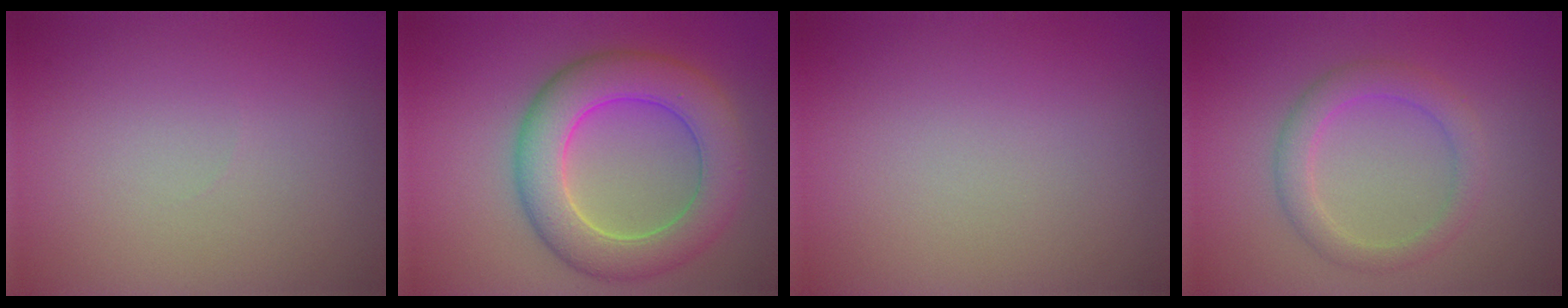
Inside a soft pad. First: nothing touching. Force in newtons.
{"total": 7.4, "press": 7.3, "slide": 0.5}
{"total": 0.0}
{"total": 1.9, "press": 1.9, "slide": 0.2}